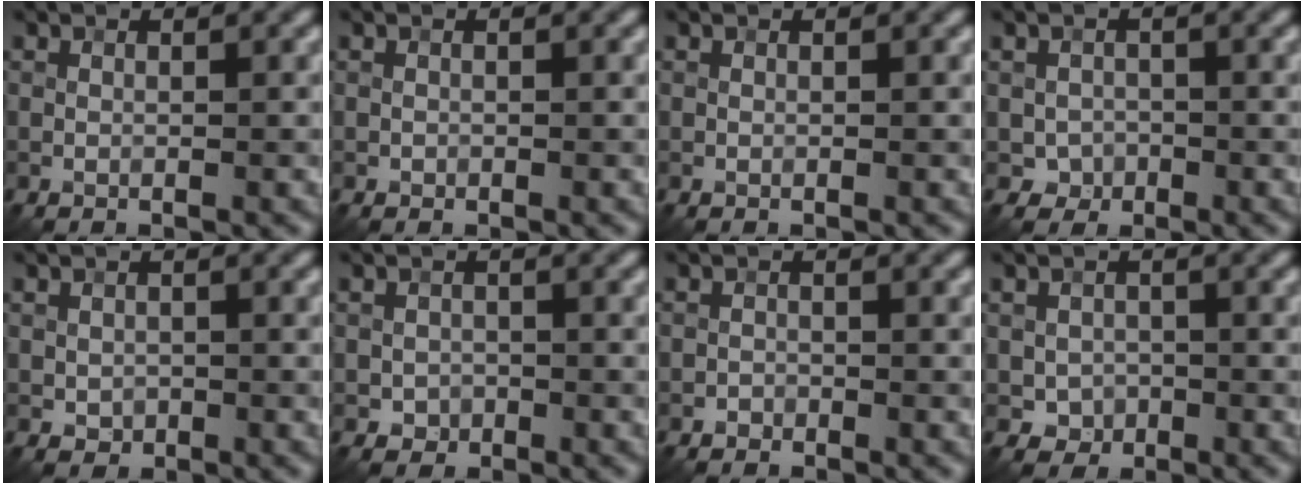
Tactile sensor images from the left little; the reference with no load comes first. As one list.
[{"total": 0.0}, {"total": 0.0}, {"total": 1.6, "force": [-0.5, 1.5, 0.2], "torque": [0.007, -0.001, -0.010]}, {"total": 1.1, "force": [-0.2, 1.0, 0.5], "torque": [-0.007, -0.004, -0.004]}, {"total": 1.3, "force": [-0.5, 1.2, 0.3], "torque": [0.004, -0.001, -0.011]}, {"total": 0.7, "force": [-0.5, 0.5, 0.0], "torque": [0.006, 0.000, -0.008]}, {"total": 2.0, "force": [-0.5, 1.9, 0.6], "torque": [-0.004, -0.004, -0.011]}]